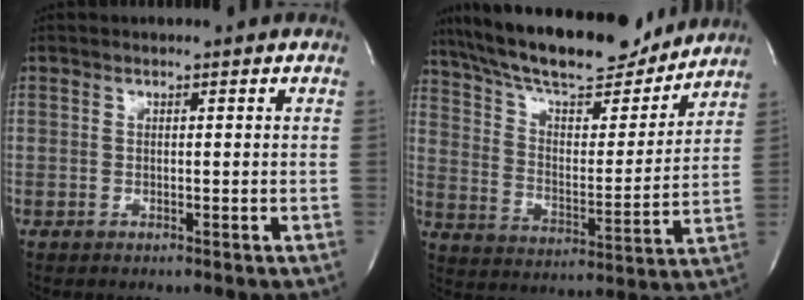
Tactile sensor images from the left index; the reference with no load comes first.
{"total": 22.4, "force": [19.1, 5.4, 10.4], "torque": [-0.189, 0.014, 0.299]}